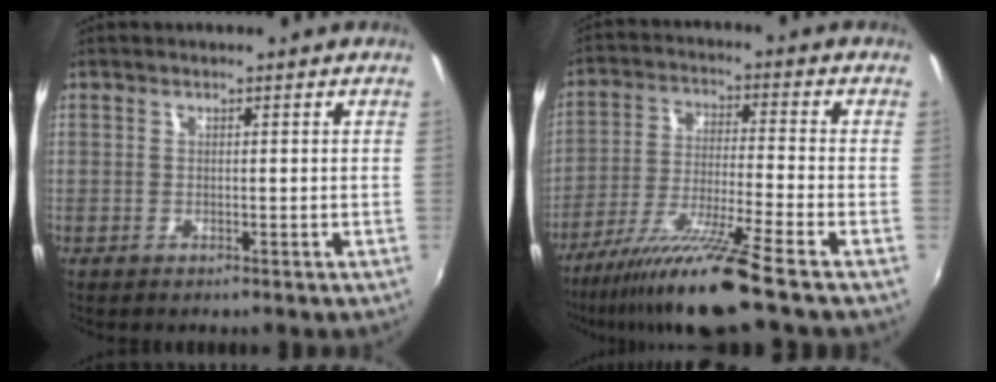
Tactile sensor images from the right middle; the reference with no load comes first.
{"total": 12.6, "force": [-10.0, -1.8, 7.4], "torque": [-0.150, -0.020, -0.180]}